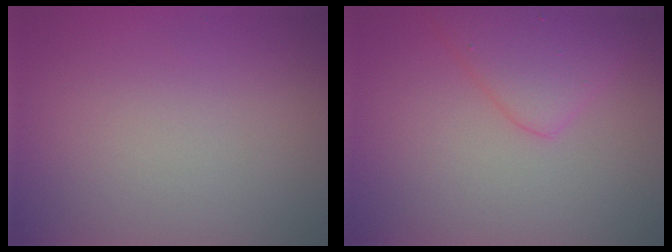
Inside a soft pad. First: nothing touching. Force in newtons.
{"total": 4.0, "press": 4.0, "slide": 0.1}